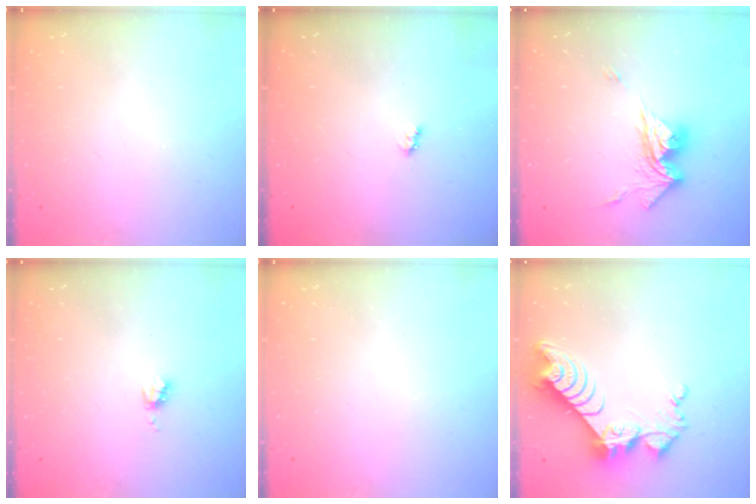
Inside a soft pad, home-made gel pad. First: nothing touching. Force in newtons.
{"total": 2.6, "press": 2.6, "slide": 0.4}
{"total": 12.0, "press": 11.9, "slide": 1.5}
{"total": 3.7, "press": 3.7, "slide": 0.4}
{"total": 0.0}
{"total": 11.3, "press": 11.2, "slide": 0.8}